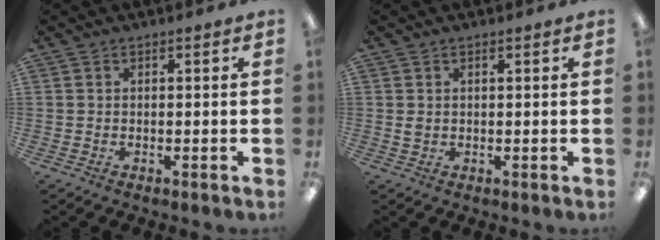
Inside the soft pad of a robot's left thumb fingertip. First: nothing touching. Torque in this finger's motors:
{"motor_torque": [0.18, 0.42, -0.12, -0.24, 0.00]}